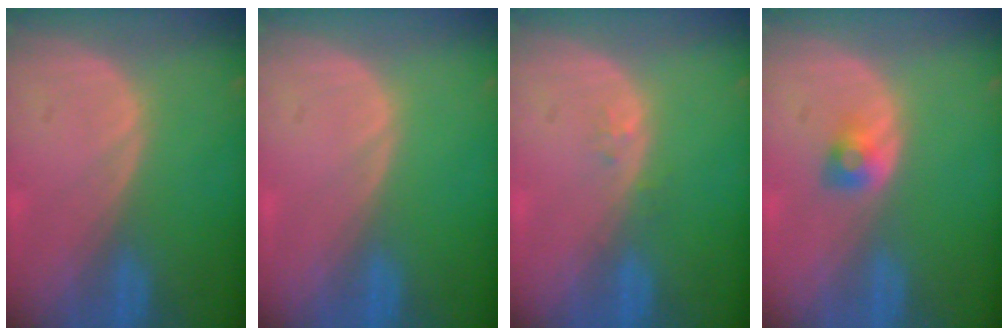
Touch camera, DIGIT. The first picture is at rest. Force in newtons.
{"total": 0.0}
{"total": 0.9, "press": 0.9, "slide": 0.2}
{"total": 2.3, "press": 2.2, "slide": 0.5}